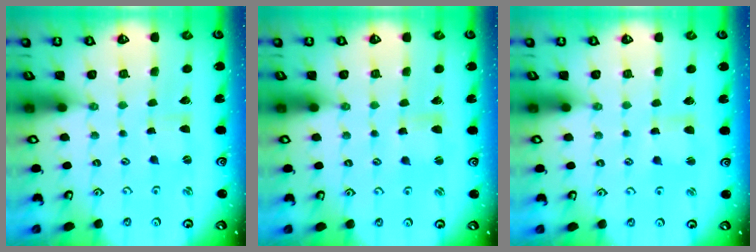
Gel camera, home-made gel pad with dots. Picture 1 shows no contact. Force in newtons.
{"total": 3.0, "press": 2.9, "slide": 0.4}
{"total": 2.4, "press": 2.4, "slide": 0.3}